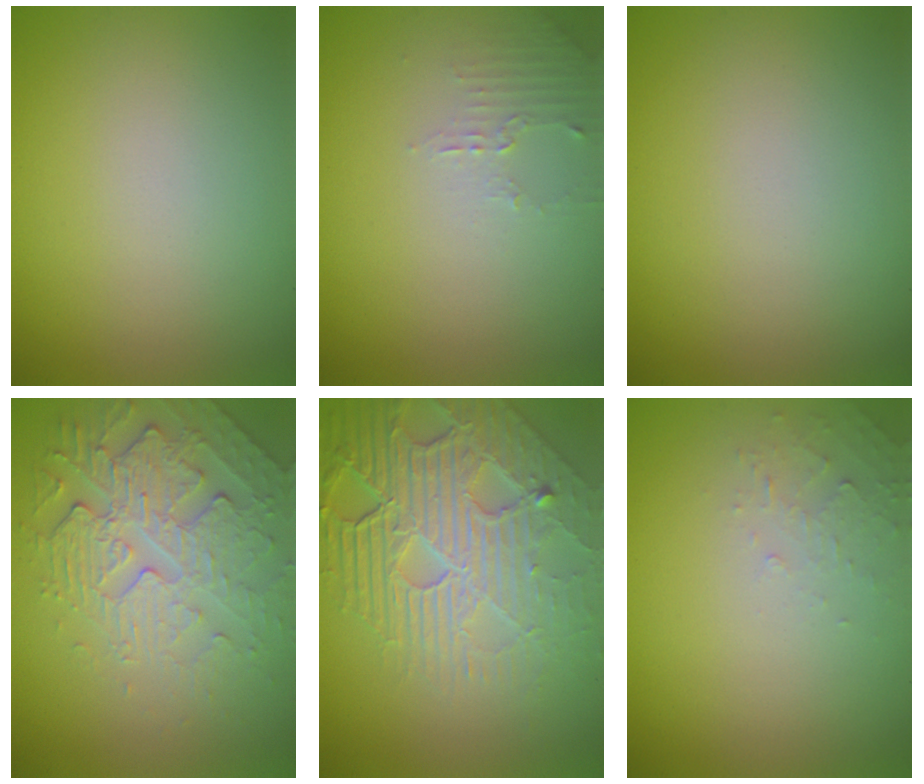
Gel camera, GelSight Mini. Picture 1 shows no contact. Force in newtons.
{"total": 1.4, "press": 1.4, "slide": 0.4}
{"total": 0.0}
{"total": 4.3, "press": 4.0, "slide": 1.7}
{"total": 8.6, "press": 5.8, "slide": 6.4}
{"total": 1.4, "press": 1.4, "slide": 0.2}